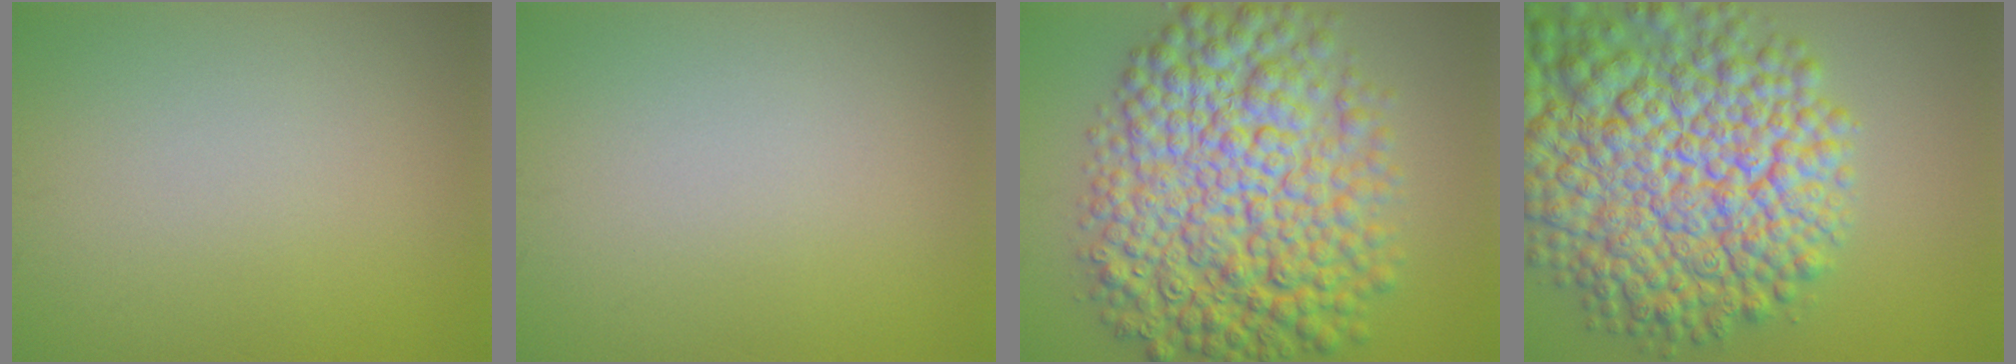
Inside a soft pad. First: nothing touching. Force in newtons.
{"total": 0.0}
{"total": 12.9, "press": 12.9, "slide": 0.0}
{"total": 15.2, "press": 15.2, "slide": 0.5}